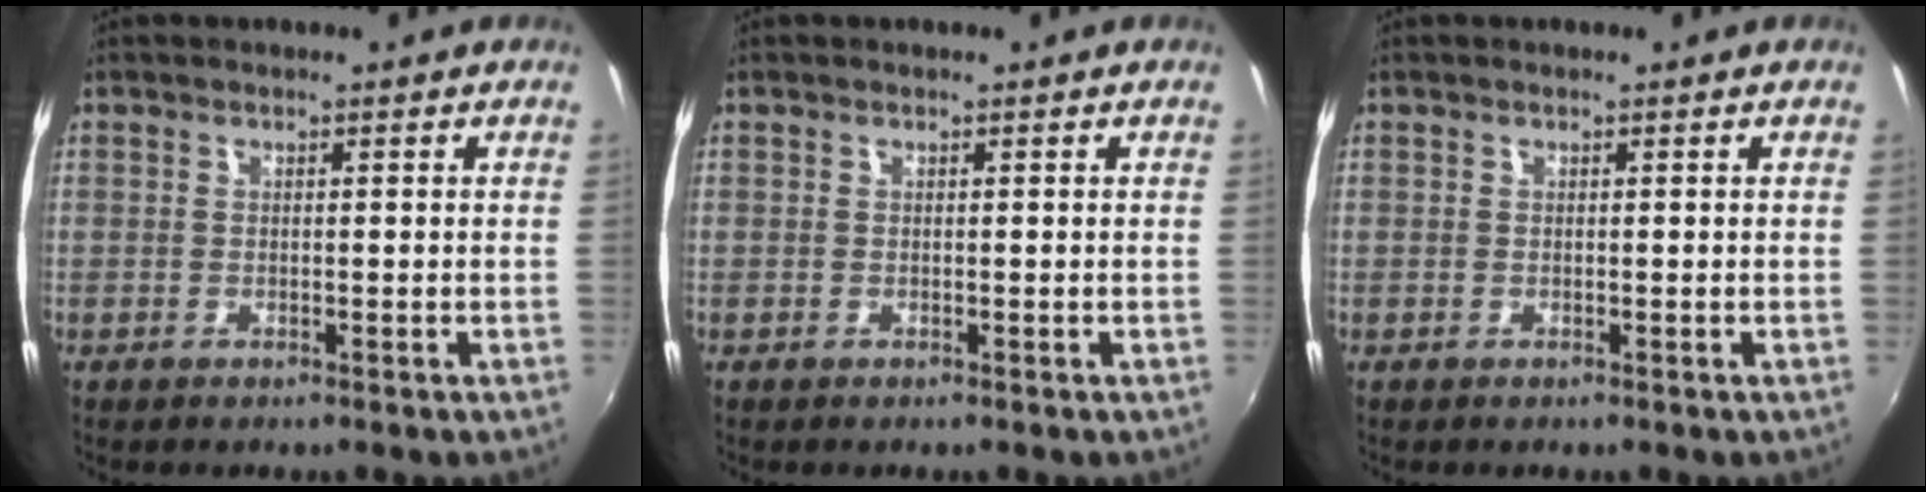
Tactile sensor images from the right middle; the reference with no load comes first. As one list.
[{"total": 0.0}, {"total": 0.0}]